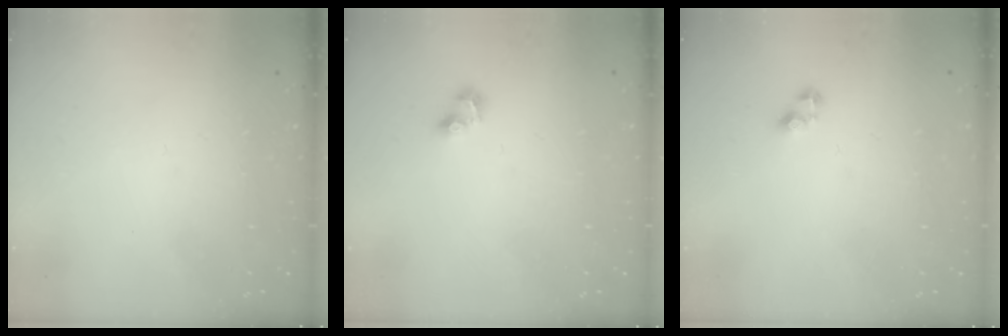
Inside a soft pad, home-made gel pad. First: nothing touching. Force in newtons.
{"total": 3.5, "press": 3.0, "slide": 1.8}
{"total": 2.7, "press": 2.7, "slide": 0.4}